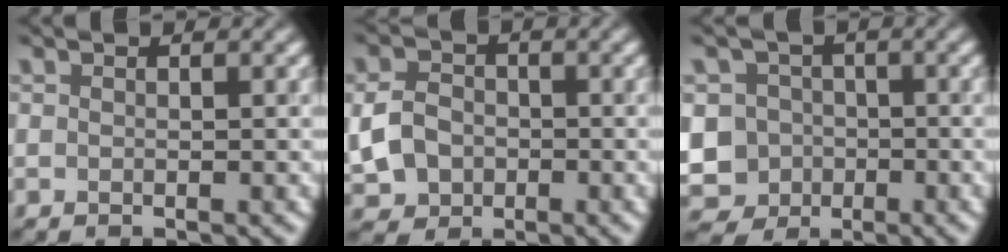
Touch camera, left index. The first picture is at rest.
{"total": 4.3, "force": [-0.8, 3.4, 2.5], "torque": [-0.062, -0.001, -0.017]}
{"total": 9.5, "force": [-3.2, 8.5, 2.8], "torque": [-0.063, -0.004, -0.087]}